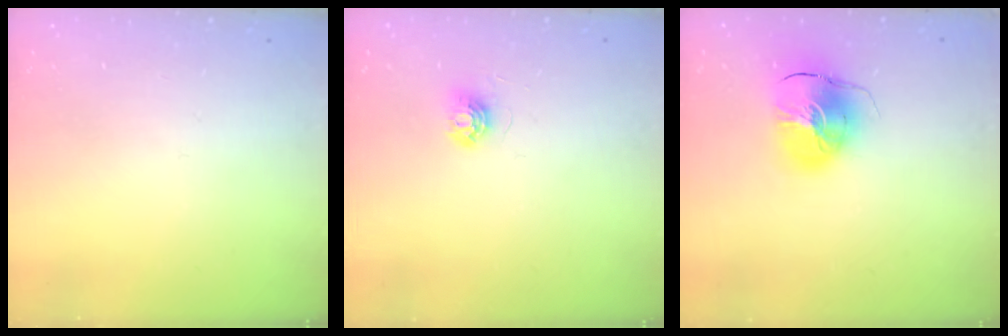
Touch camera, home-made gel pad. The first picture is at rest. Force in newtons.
{"total": 5.4, "press": 5.4, "slide": 0.3}
{"total": 11.5, "press": 11.4, "slide": 1.5}